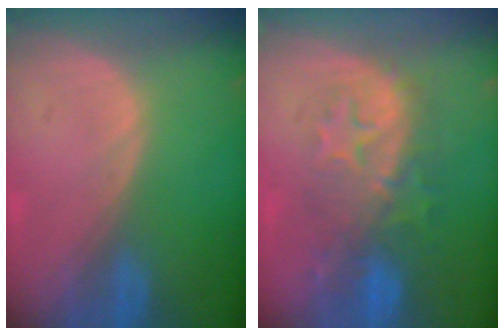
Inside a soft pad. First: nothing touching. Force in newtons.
{"total": 9.1, "press": 8.6, "slide": 3.0}